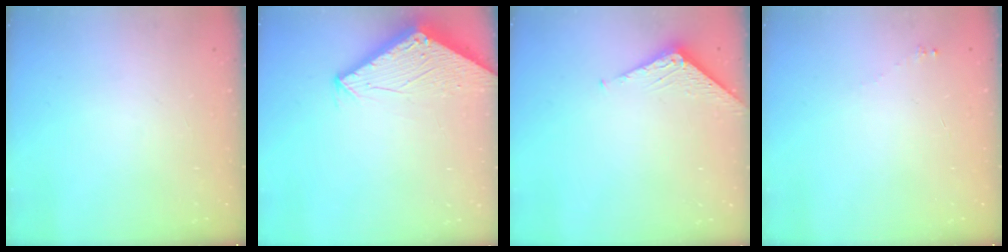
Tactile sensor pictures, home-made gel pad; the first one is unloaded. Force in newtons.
{"total": 2.8, "press": 2.8, "slide": 0.1}
{"total": 3.5, "press": 3.5, "slide": 0.3}
{"total": 1.7, "press": 1.6, "slide": 0.2}